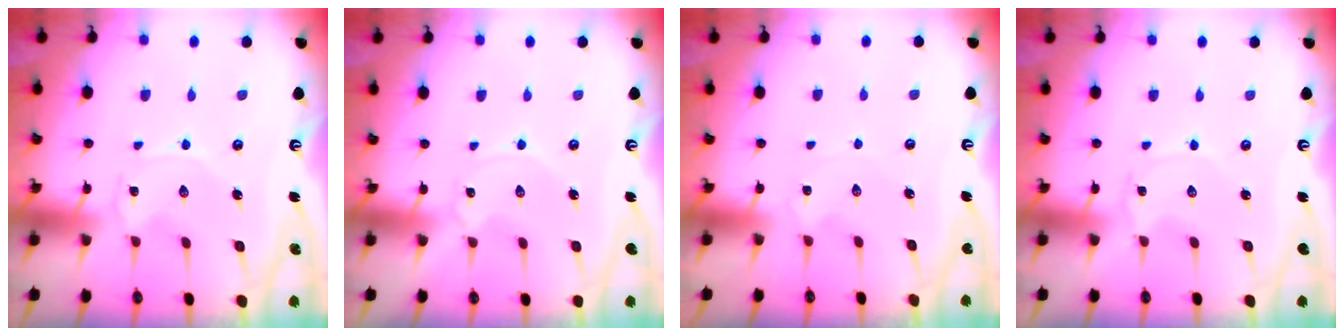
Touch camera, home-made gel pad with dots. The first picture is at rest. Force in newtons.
{"total": 0.9, "press": 0.9, "slide": 0.2}
{"total": 0.6, "press": 0.6, "slide": 0.3}
{"total": 0.6, "press": 0.6, "slide": 0.1}